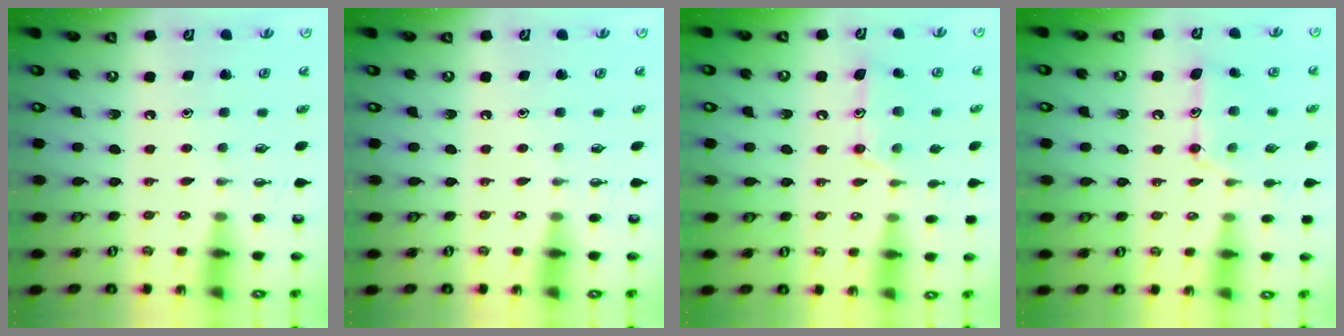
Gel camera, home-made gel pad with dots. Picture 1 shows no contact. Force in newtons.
{"total": 0.0}
{"total": 13.0, "press": 12.9, "slide": 0.9}
{"total": 12.9, "press": 12.9, "slide": 1.0}